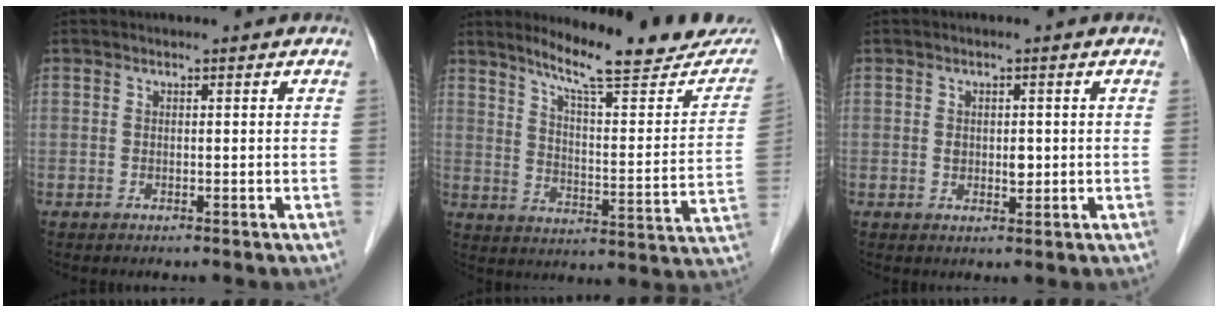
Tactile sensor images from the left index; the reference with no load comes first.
{"total": 19.5, "force": [17.0, 2.0, 9.4], "torque": [-0.131, -0.049, 0.225]}
{"total": 2.2, "force": [0.0, 1.4, 1.7], "torque": [-0.027, -0.002, 0.003]}